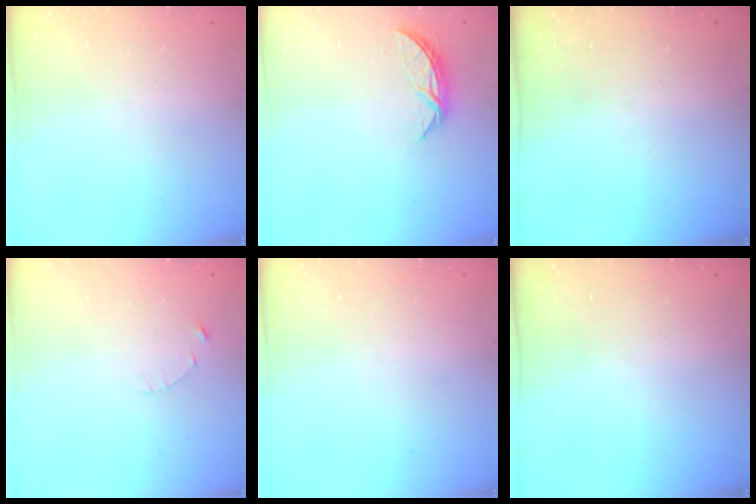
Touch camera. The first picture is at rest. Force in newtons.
{"total": 5.6, "press": 5.6, "slide": 0.5}
{"total": 0.0}
{"total": 1.2, "press": 1.1, "slide": 0.2}
{"total": 0.0}
{"total": 0.0}